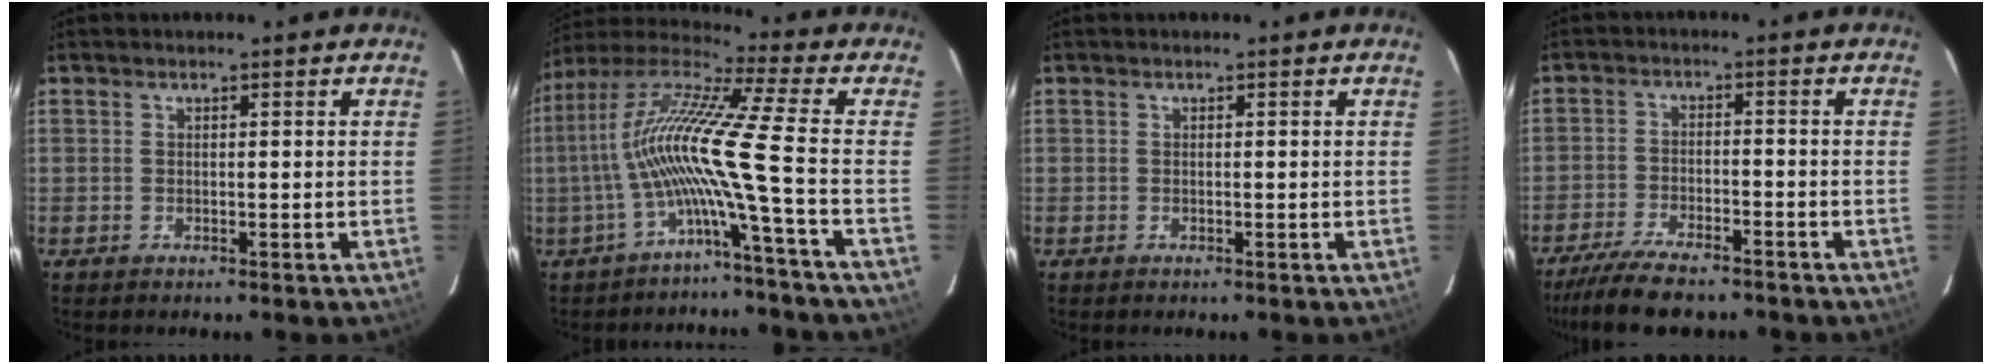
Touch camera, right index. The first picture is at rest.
{"total": 12.4, "force": [-3.5, -2.4, 11.7], "torque": [-0.207, -0.002, -0.069]}
{"total": 0.0}
{"total": 11.5, "force": [-9.7, 2.9, 5.4], "torque": [-0.129, -0.022, -0.164]}